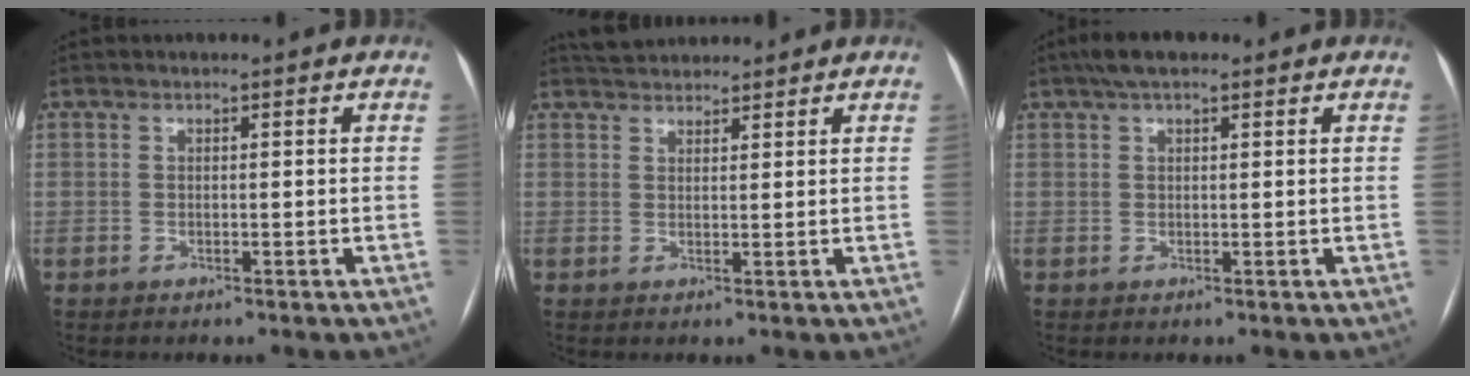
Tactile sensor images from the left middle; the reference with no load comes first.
{"total": 4.8, "force": [4.6, 1.2, 1.0], "torque": [-0.017, 0.031, 0.076]}
{"total": 4.4, "force": [3.0, 1.4, 2.9], "torque": [-0.056, 0.027, 0.051]}